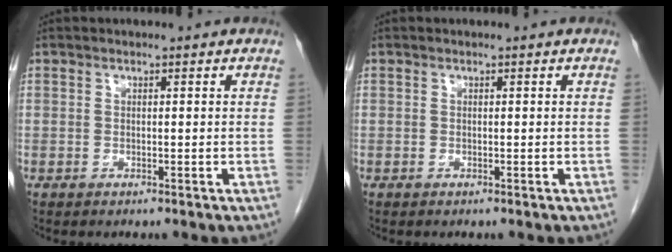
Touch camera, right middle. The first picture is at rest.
{"total": 0.0}